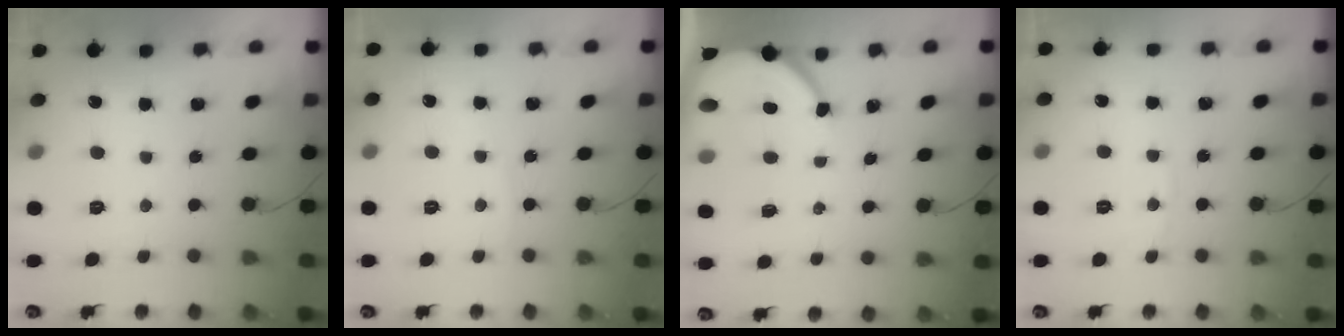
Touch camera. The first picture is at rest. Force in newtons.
{"total": 2.9, "press": 2.9, "slide": 0.4}
{"total": 5.6, "press": 5.6, "slide": 0.5}
{"total": 4.6, "press": 4.5, "slide": 0.5}